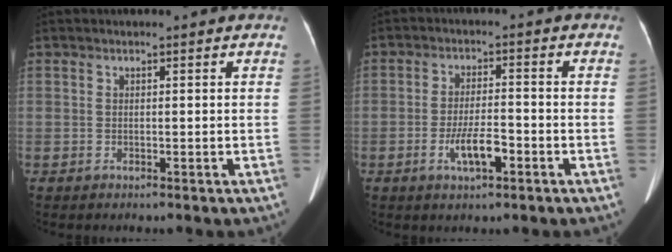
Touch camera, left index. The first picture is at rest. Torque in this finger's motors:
{"motor_torque": [0.91, 0.17, 0.35, 0.13]}